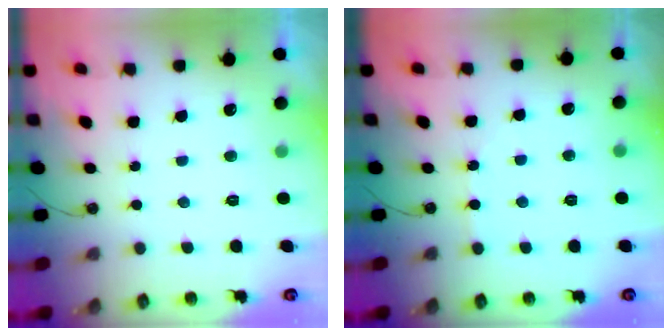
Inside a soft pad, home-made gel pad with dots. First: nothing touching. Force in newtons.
{"total": 2.7, "press": 2.7, "slide": 0.4}